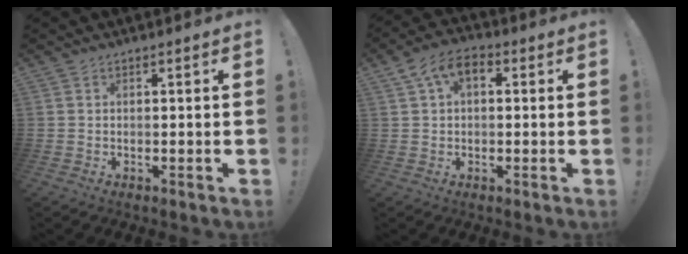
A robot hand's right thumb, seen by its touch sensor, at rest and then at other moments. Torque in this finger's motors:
{"motor_torque": [0.03, 0.04, 0.04, 0.09, 0.17]}